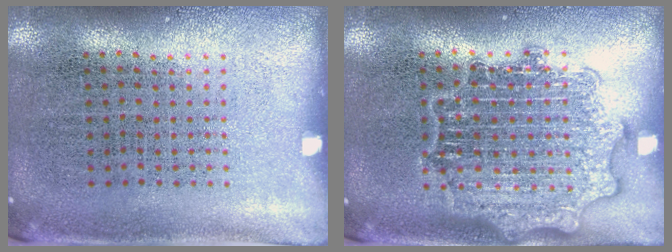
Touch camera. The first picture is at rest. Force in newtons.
{"total": 2.8, "press": 2.8, "slide": 0.4}